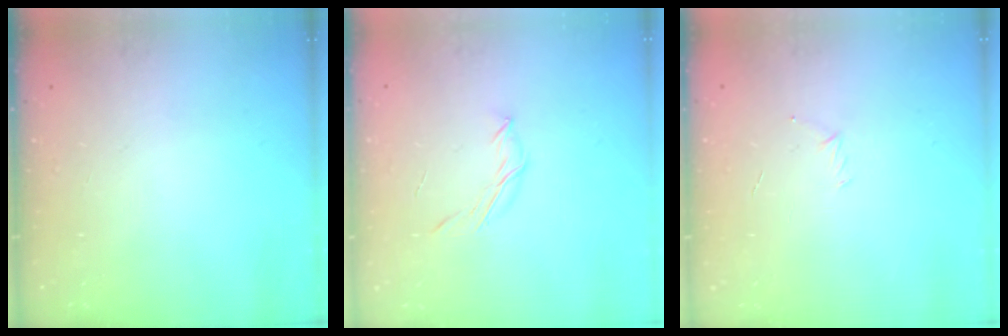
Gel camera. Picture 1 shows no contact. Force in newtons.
{"total": 4.7, "press": 4.6, "slide": 1.0}
{"total": 2.9, "press": 2.8, "slide": 0.8}